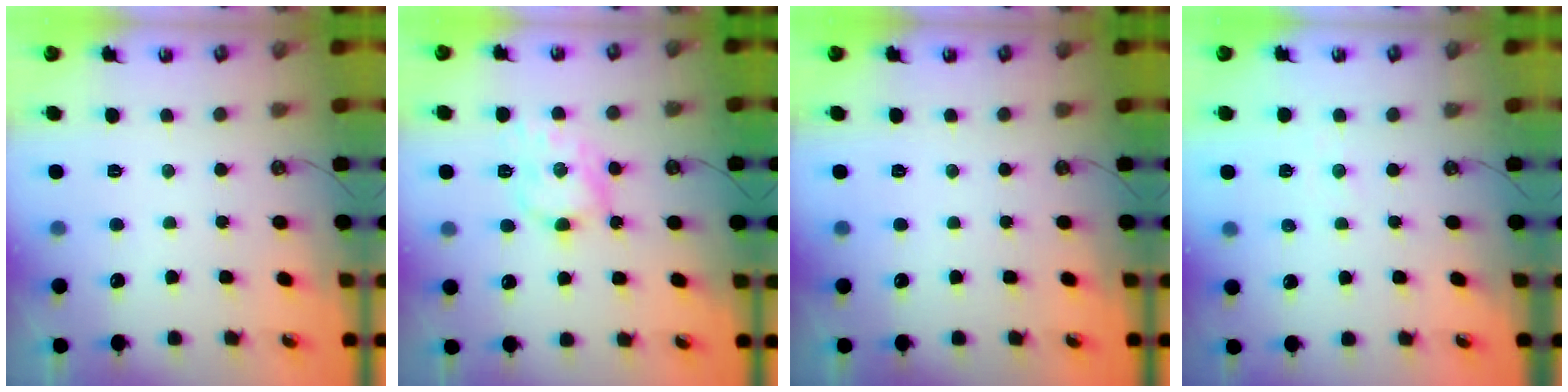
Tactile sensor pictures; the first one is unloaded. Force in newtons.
{"total": 9.2, "press": 9.2, "slide": 0.2}
{"total": 0.0}
{"total": 1.1, "press": 1.1, "slide": 0.2}